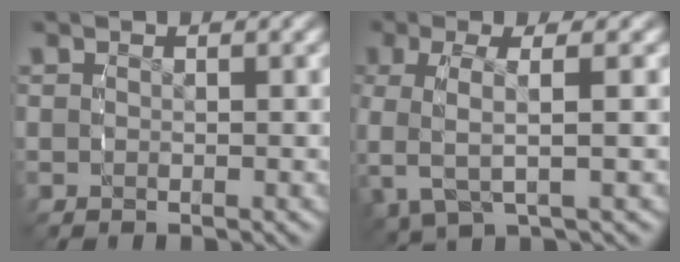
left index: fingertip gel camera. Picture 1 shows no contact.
{"total": 4.6, "force": [1.6, 1.3, 4.1], "torque": [-0.091, 0.010, 0.029]}